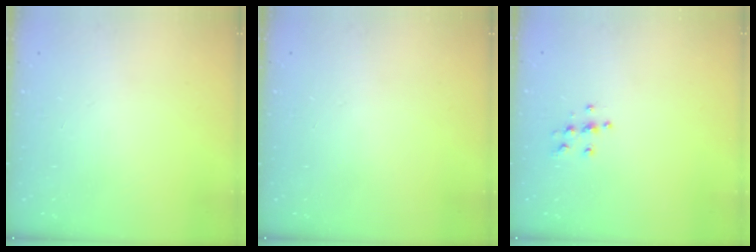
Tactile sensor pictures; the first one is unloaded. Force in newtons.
{"total": 0.0}
{"total": 6.2, "press": 6.1, "slide": 0.6}